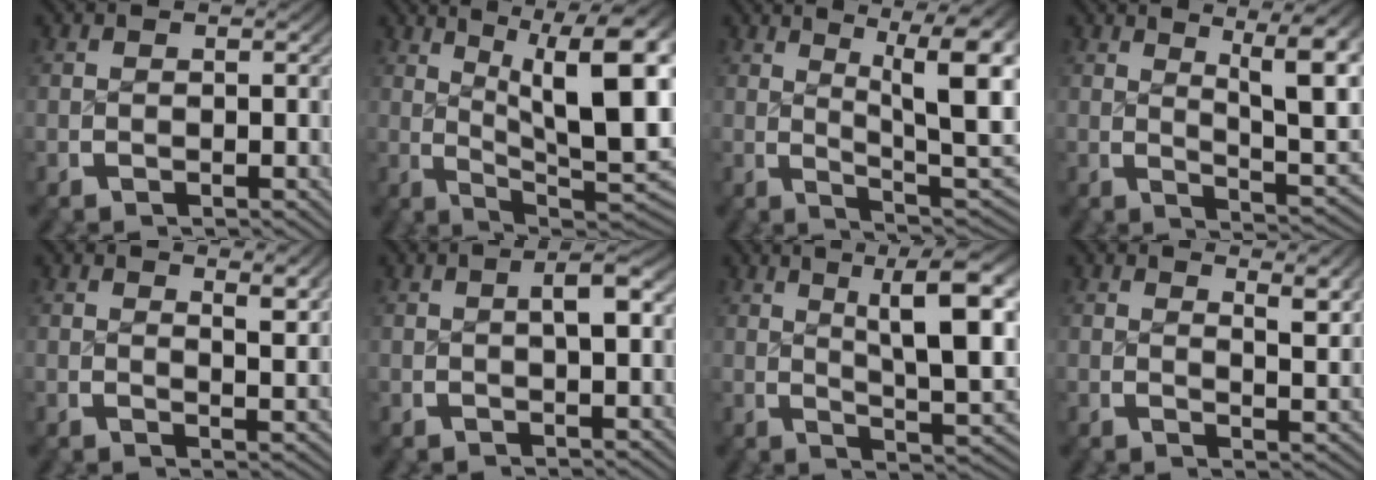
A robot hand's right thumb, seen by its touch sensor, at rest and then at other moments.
{"total": 13.4, "force": [2.8, 7.6, 10.7], "torque": [-0.152, -0.025, 0.052]}
{"total": 10.2, "force": [1.9, 4.9, 8.8], "torque": [-0.119, -0.024, 0.038]}
{"total": 8.6, "force": [2.3, 3.7, 7.4], "torque": [-0.092, -0.013, 0.038]}
{"total": 2.7, "force": [1.6, 0.4, 2.1], "torque": [-0.027, -0.009, 0.028]}
{"total": 2.7, "force": [0.3, 0.9, 2.5], "torque": [-0.036, 0.009, 0.002]}
{"total": 10.4, "force": [2.3, 4.4, 9.1], "torque": [-0.116, -0.007, 0.038]}
{"total": 3.4, "force": [1.9, 0.8, 2.7], "torque": [-0.034, -0.010, 0.033]}